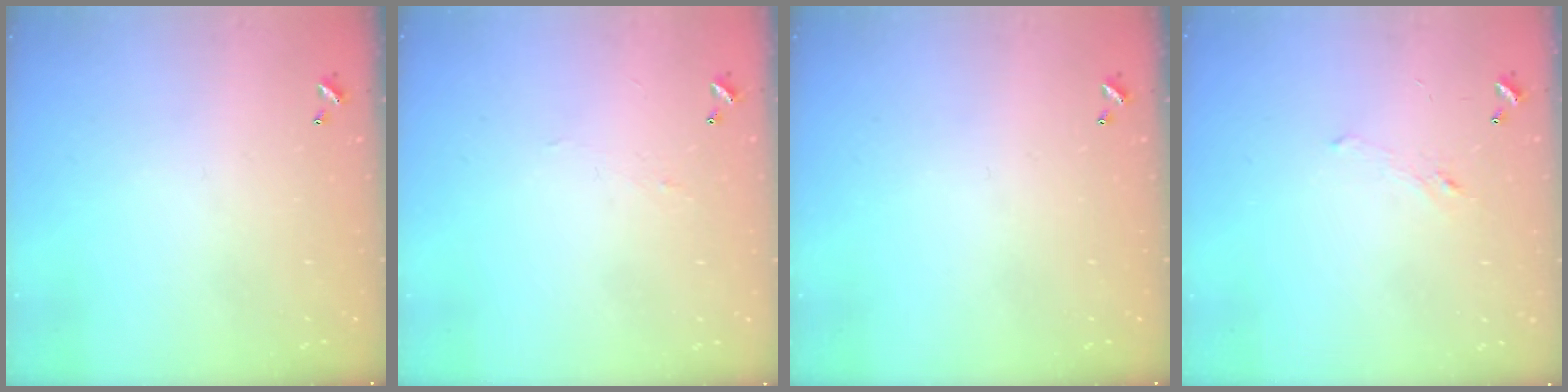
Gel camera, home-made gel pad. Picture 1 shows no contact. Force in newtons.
{"total": 1.0, "press": 0.9, "slide": 0.4}
{"total": 0.0}
{"total": 1.1, "press": 0.9, "slide": 0.6}